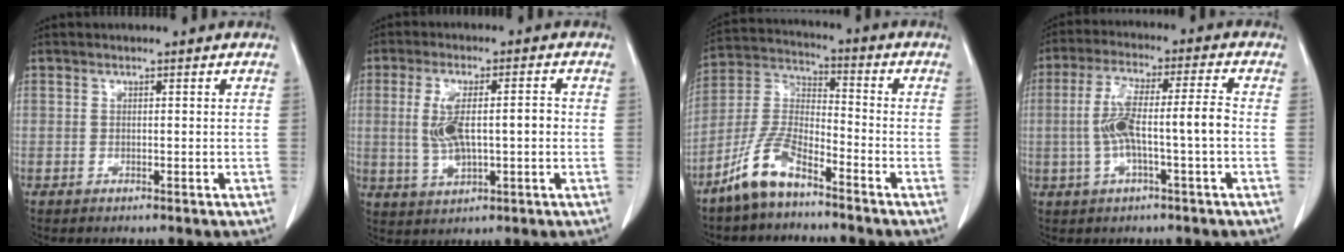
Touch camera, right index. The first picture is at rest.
{"total": 8.4, "force": [-0.2, 2.7, 8.0], "torque": [-0.164, 0.013, 0.005]}
{"total": 9.6, "force": [-7.0, 2.9, 5.8], "torque": [-0.136, 0.001, -0.142]}
{"total": 9.5, "force": [-1.4, 0.9, 9.4], "torque": [-0.183, 0.025, -0.025]}